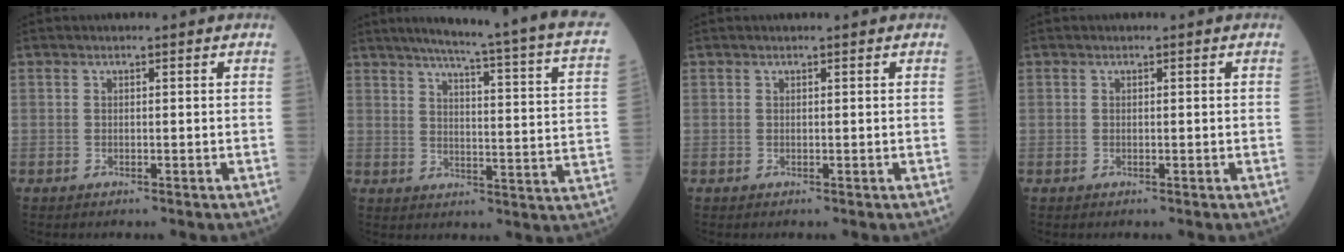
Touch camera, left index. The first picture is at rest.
{"total": 22.2, "force": [17.8, -0.9, 13.2], "torque": [-0.189, -0.045, 0.208]}
{"total": 0.5, "force": [0.5, 0.0, 0.2], "torque": [-0.006, 0.007, 0.009]}
{"total": 0.0}